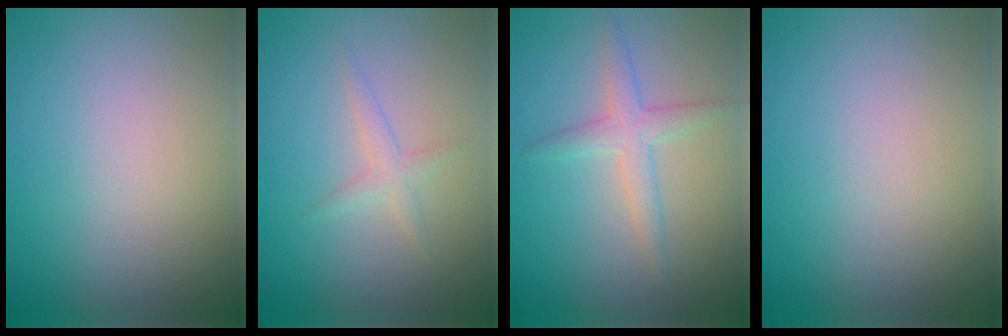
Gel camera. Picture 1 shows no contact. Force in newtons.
{"total": 1.3, "press": 1.3, "slide": 0.1}
{"total": 2.5, "press": 2.5, "slide": 0.1}
{"total": 0.0}